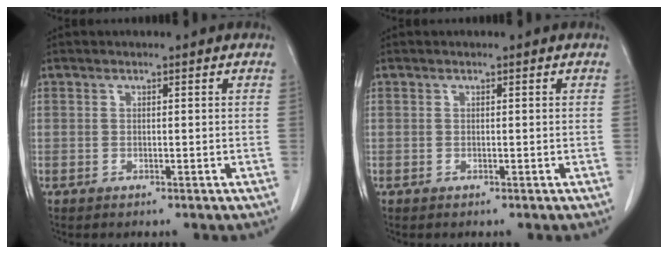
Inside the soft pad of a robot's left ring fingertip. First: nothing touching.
{"total": 0.0}